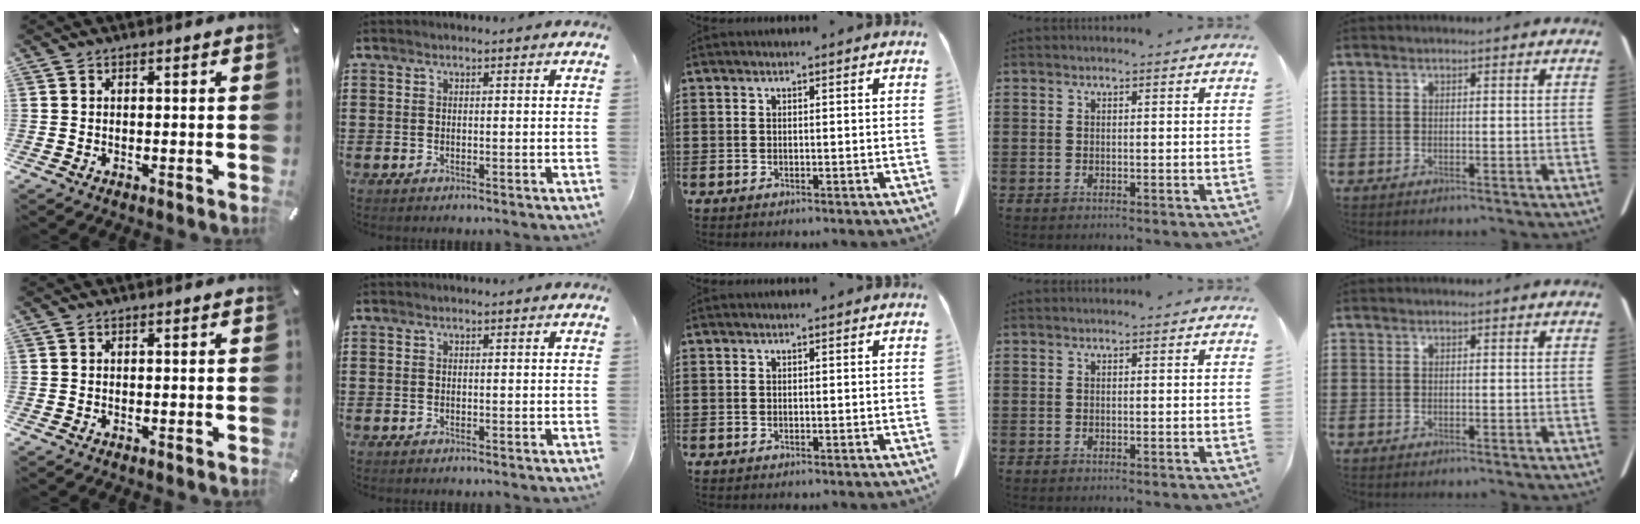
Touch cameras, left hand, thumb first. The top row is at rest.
{}